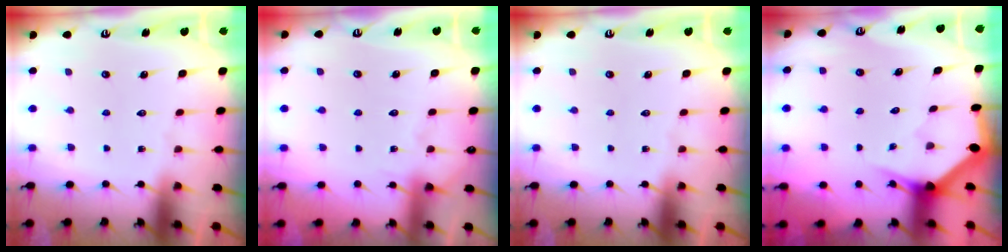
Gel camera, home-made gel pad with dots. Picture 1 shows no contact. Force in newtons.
{"total": 2.9, "press": 2.9, "slide": 0.4}
{"total": 0.0}
{"total": 3.0, "press": 3.0, "slide": 0.0}